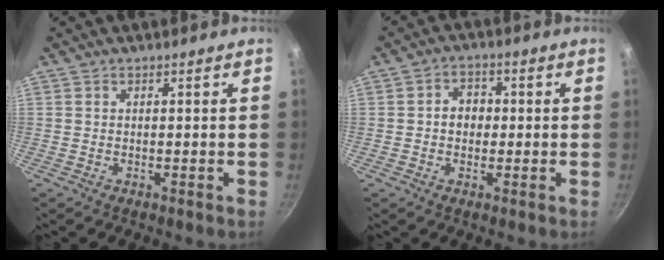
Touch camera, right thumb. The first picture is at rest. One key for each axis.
{"total": 4.6, "fx": 0.0, "fy": 3.8, "fz": 2.5, "tx": -0.013, "ty": 0.010, "tz": -0.005}